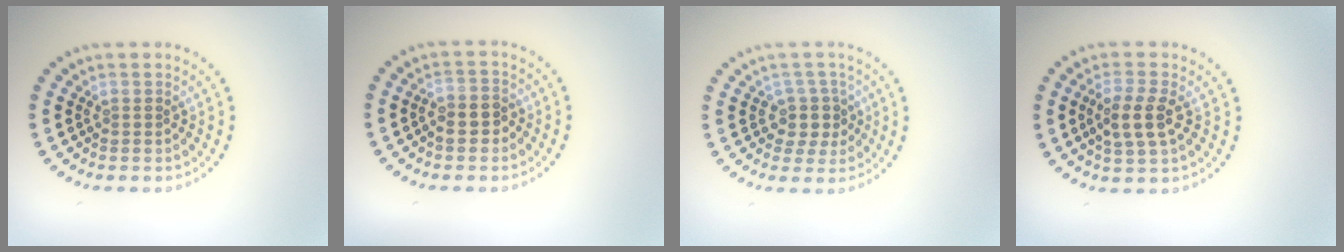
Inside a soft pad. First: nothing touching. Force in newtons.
{"total": 1.8, "press": 1.7, "slide": 0.6}
{"total": 2.5, "press": 2.1, "slide": 1.4}
{"total": 3.2, "press": 3.1, "slide": 0.9}